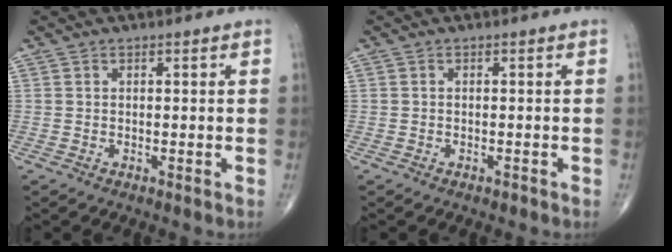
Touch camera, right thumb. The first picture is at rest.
{"total": 0.6, "force": [-0.5, 0.3, 0.2], "torque": [-0.005, 0.000, -0.009]}